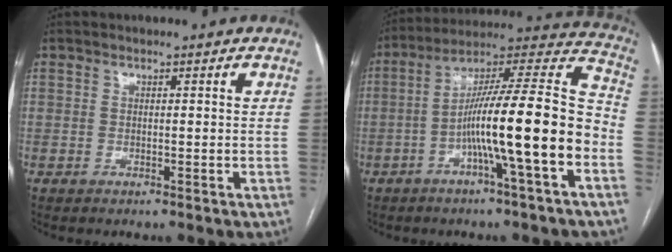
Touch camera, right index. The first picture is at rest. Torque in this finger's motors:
{"motor_torque": [2.14, 0.00, 1.05, 0.21]}